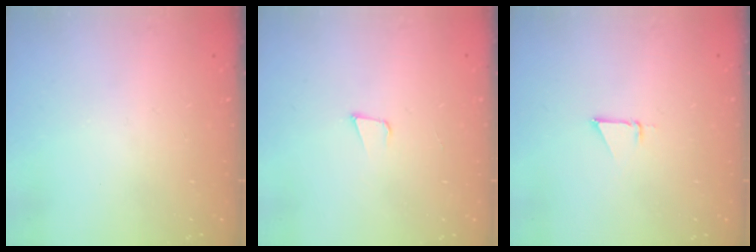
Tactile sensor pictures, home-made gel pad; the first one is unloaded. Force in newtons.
{"total": 3.2, "press": 1.9, "slide": 2.6}
{"total": 2.5, "press": 2.5, "slide": 0.1}